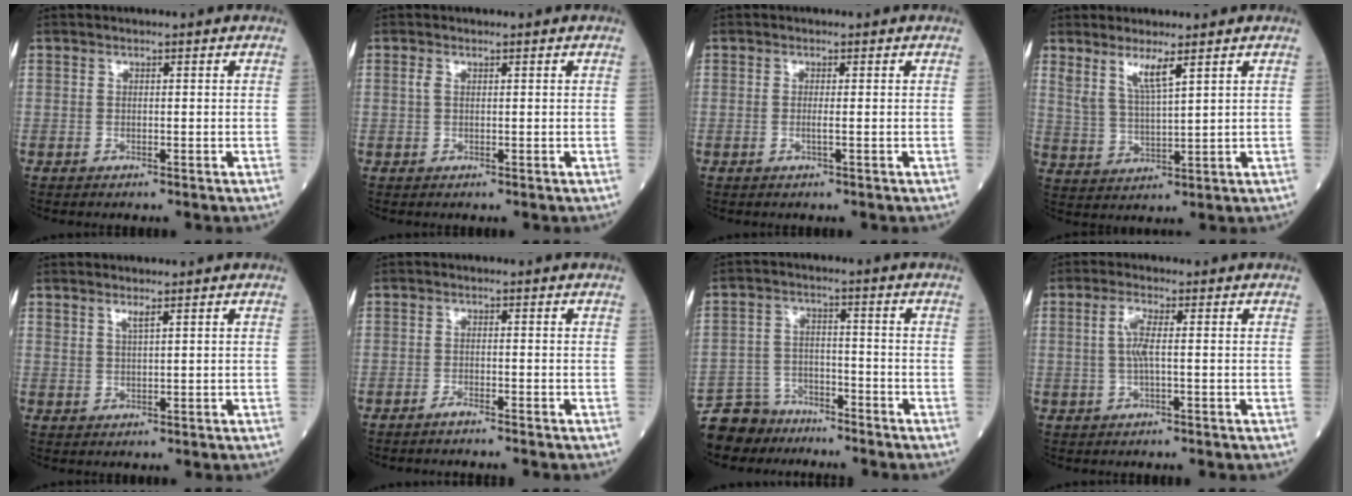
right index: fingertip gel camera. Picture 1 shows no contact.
{"total": 0.8, "force": [0.3, 0.3, 0.6], "torque": [-0.018, 0.005, 0.005]}
{"total": 1.0, "force": [-0.2, -0.3, 1.0], "torque": [-0.023, -0.002, -0.005]}
{"total": 5.1, "force": [3.3, 0.2, 3.9], "torque": [-0.080, -0.010, 0.069]}
{"total": 1.5, "force": [1.1, -0.1, 1.0], "torque": [-0.020, -0.003, 0.023]}
{"total": 1.9, "force": [-1.8, -0.2, 0.8], "torque": [-0.013, 0.001, -0.026]}
{"total": 7.6, "force": [-6.8, 3.5, 0.1], "torque": [-0.006, 0.007, -0.125]}
{"total": 3.2, "force": [0.3, 0.3, 3.2], "torque": [-0.070, 0.005, 0.005]}